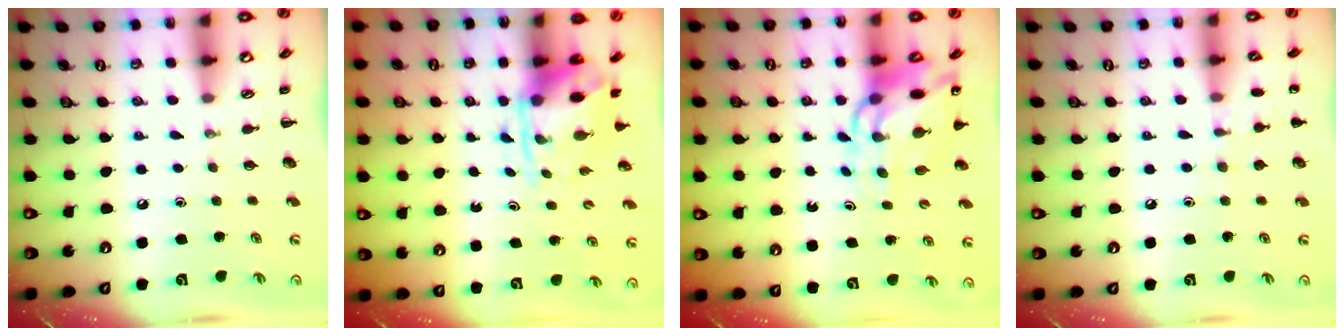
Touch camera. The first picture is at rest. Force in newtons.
{"total": 3.6, "press": 3.5, "slide": 1.0}
{"total": 11.2, "press": 10.7, "slide": 3.3}
{"total": 6.5, "press": 6.3, "slide": 1.7}